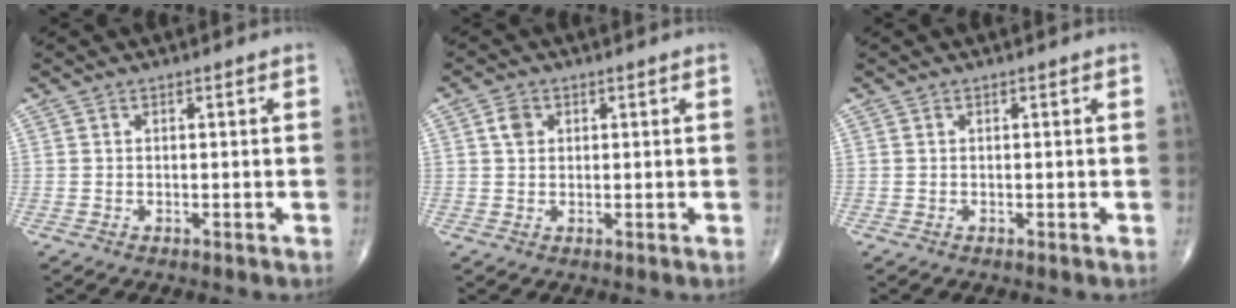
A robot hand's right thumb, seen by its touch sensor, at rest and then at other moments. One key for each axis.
{"total": 2.6, "fx": 0.8, "fy": 2.1, "fz": 1.4, "tx": -0.019, "ty": 0.001, "tz": 0.013}
{"total": 0.0}